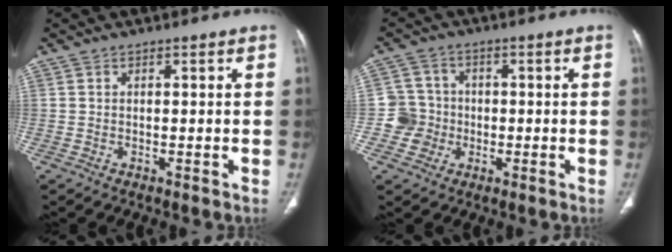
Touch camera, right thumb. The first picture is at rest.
{"total": 5.9, "force": [-1.2, 5.8, 0.4], "torque": [0.026, 0.015, -0.028]}